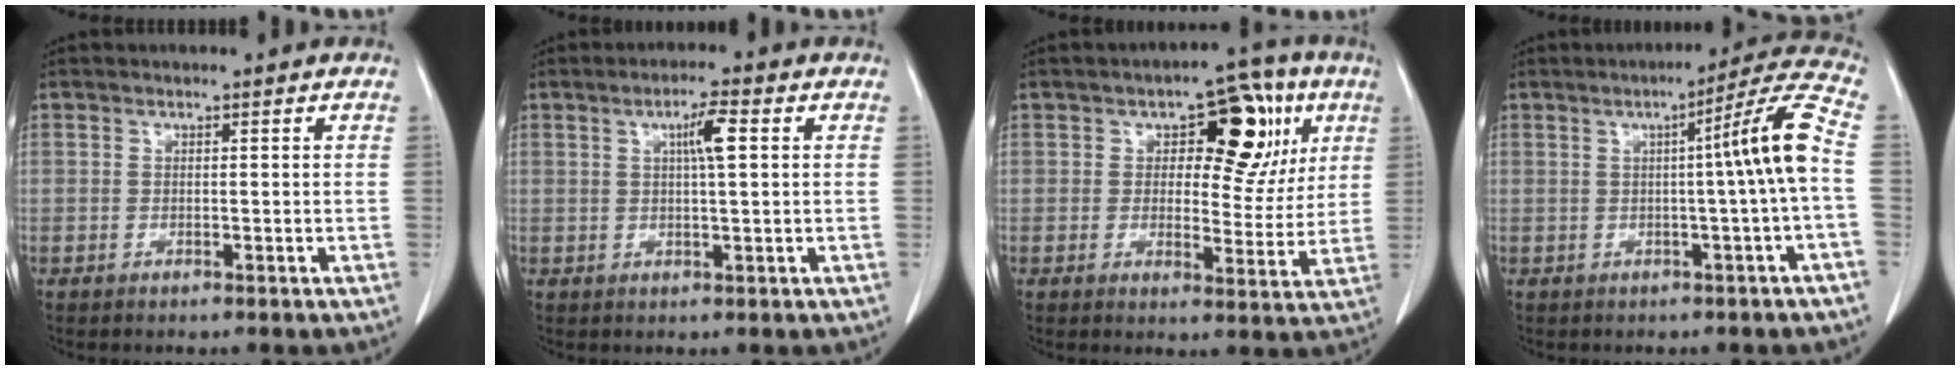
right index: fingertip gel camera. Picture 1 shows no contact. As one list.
[{"total": 4.2, "force": [1.2, 0.2, 4.0], "torque": [-0.073, 0.002, 0.020]}, {"total": 11.8, "force": [4.3, 6.1, 9.2], "torque": [-0.107, 0.027, 0.059]}, {"total": 9.0, "force": [0.0, -1.5, 8.9], "torque": [-0.122, 0.018, 0.000]}]